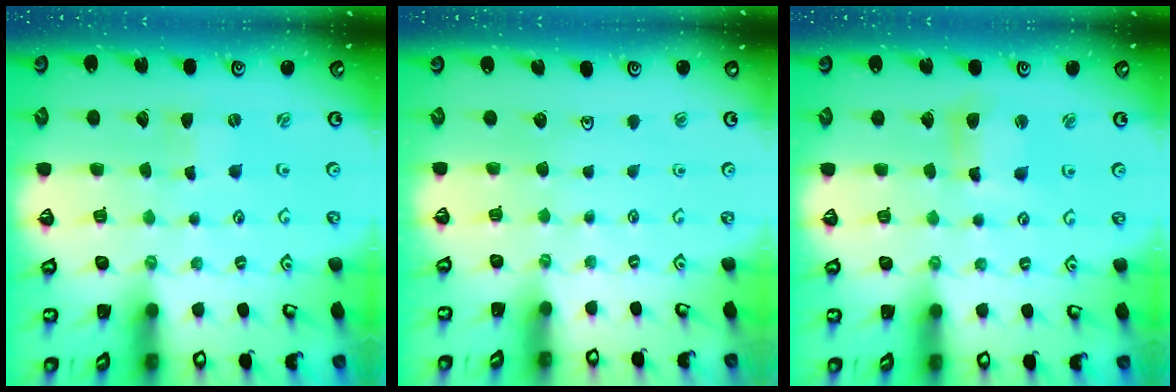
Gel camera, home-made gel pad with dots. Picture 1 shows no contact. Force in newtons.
{"total": 0.0}
{"total": 5.4, "press": 5.3, "slide": 0.7}